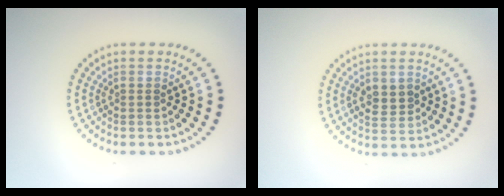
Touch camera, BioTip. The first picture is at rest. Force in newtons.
{"total": 2.3, "press": 2.3, "slide": 0.2}